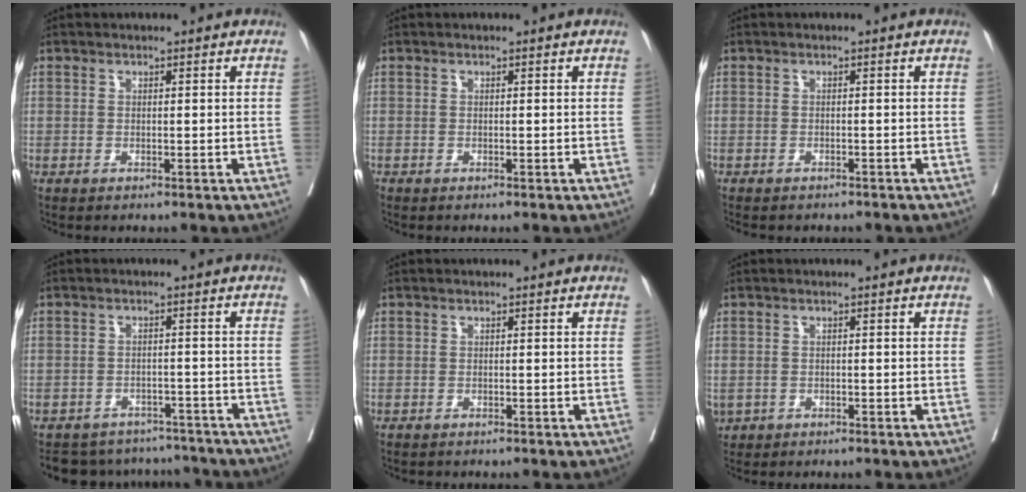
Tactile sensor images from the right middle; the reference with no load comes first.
{"total": 0.0}
{"total": 5.4, "force": [-4.8, 1.7, 1.8], "torque": [-0.021, -0.001, -0.058]}
{"total": 10.0, "force": [-9.3, 3.7, 0.4], "torque": [-0.005, 0.020, -0.114]}
{"total": 0.0}
{"total": 2.0, "force": [-0.8, 1.7, 0.6], "torque": [-0.019, -0.002, -0.010]}